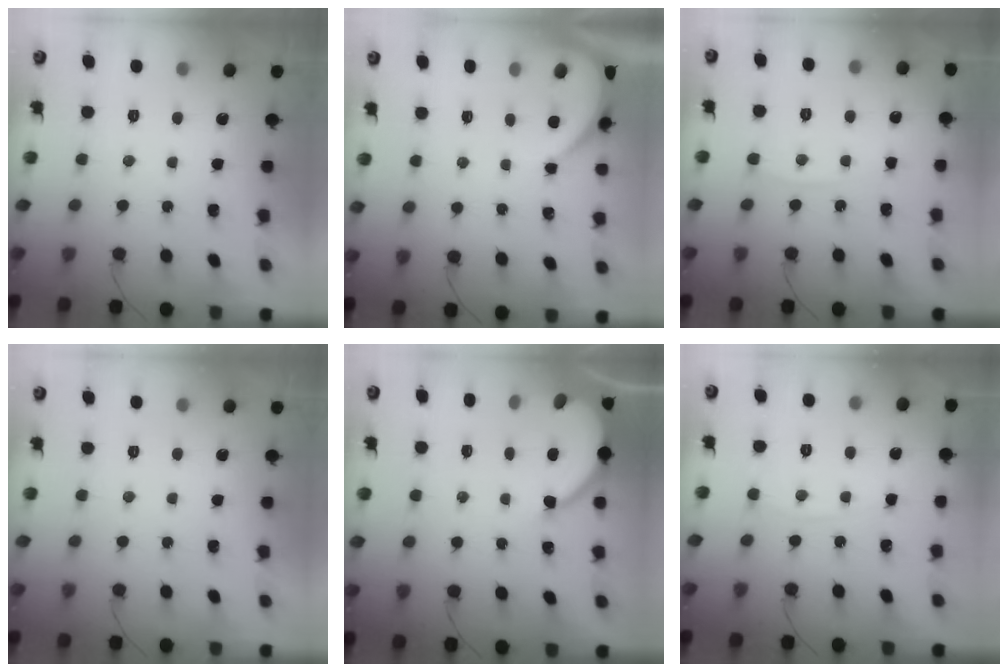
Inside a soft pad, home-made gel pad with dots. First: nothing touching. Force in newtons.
{"total": 4.0, "press": 3.9, "slide": 0.6}
{"total": 5.7, "press": 5.6, "slide": 0.6}
{"total": 0.0}
{"total": 7.5, "press": 7.5, "slide": 0.6}
{"total": 3.9, "press": 3.9, "slide": 0.6}